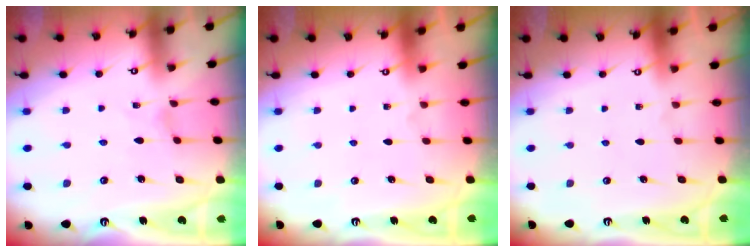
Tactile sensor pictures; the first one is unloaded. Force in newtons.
{"total": 0.0}
{"total": 0.0}